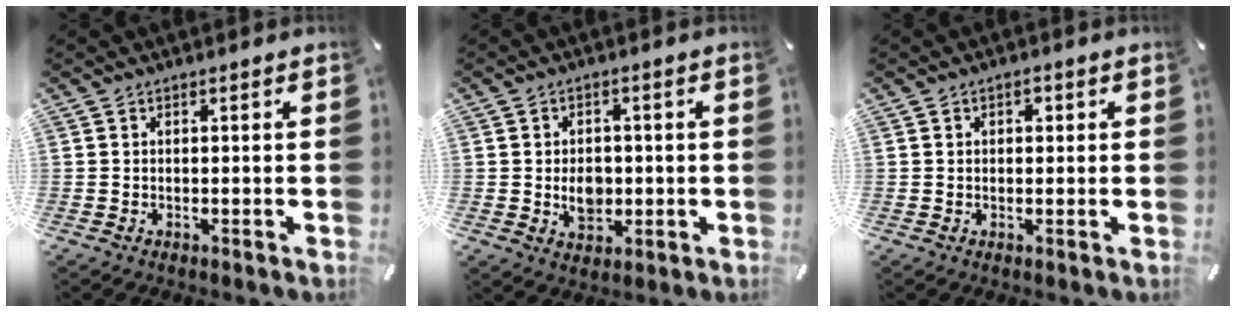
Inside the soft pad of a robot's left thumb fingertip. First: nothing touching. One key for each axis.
{"total": 5.8, "fx": -0.5, "fy": 4.6, "fz": 3.4, "tx": -0.047, "ty": -0.004, "tz": -0.011}
{"total": 1.6, "fx": 0.3, "fy": 1.3, "fz": 0.8, "tx": -0.009, "ty": 0.005, "tz": 0.001}